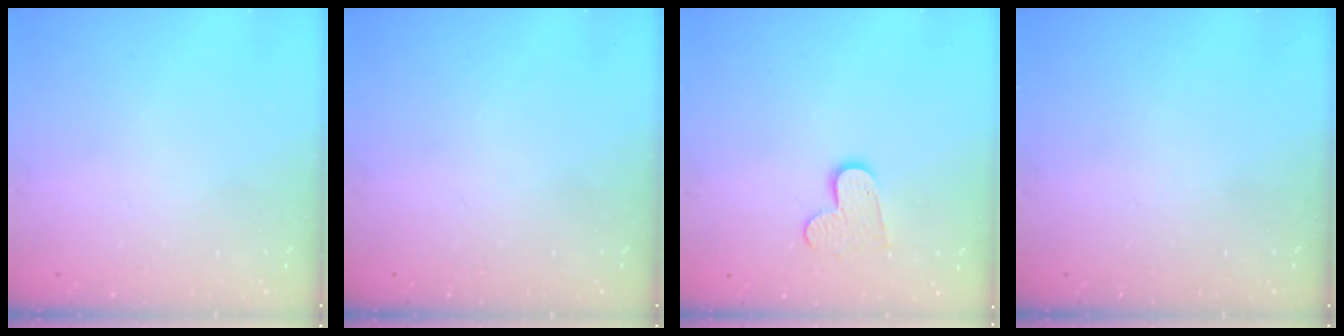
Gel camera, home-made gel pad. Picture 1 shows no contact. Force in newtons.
{"total": 0.0}
{"total": 8.5, "press": 8.5, "slide": 0.5}
{"total": 0.0}